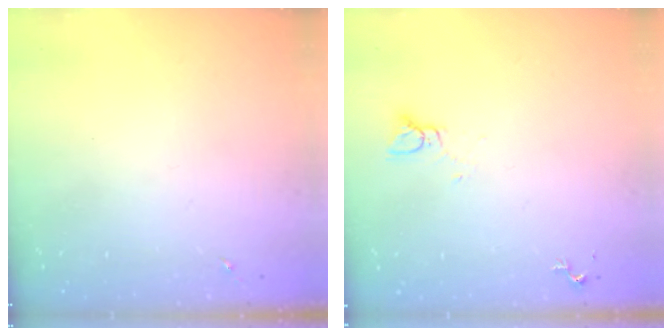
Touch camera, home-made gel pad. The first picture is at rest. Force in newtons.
{"total": 2.8, "press": 2.8, "slide": 0.1}